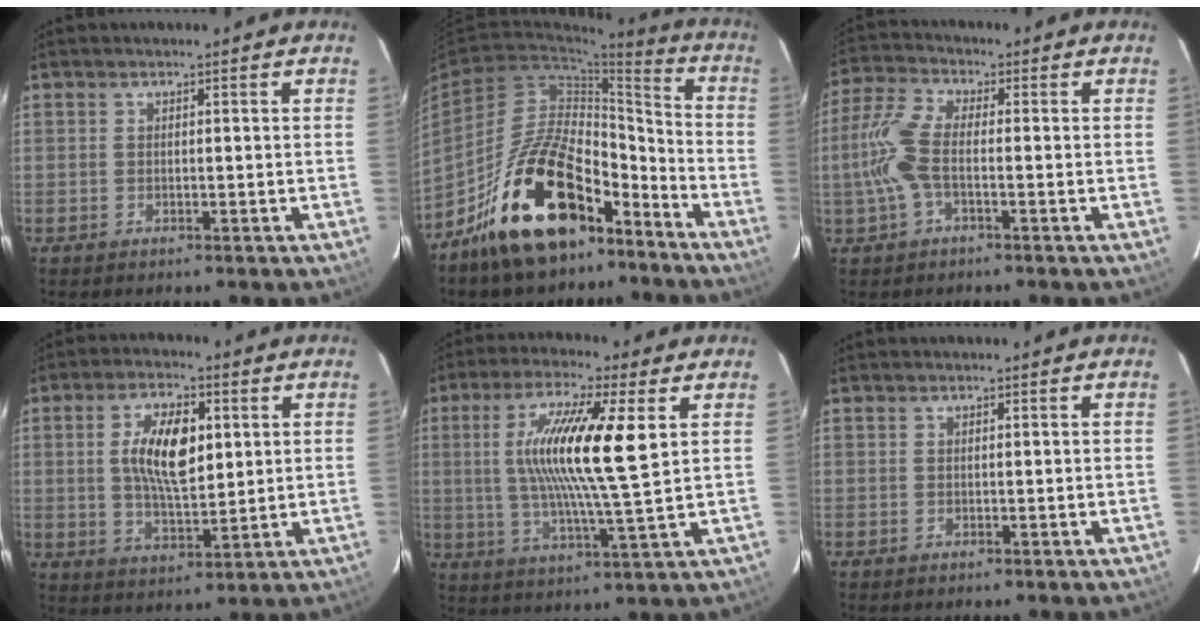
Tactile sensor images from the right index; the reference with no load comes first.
{"total": 20.1, "force": [-13.4, 9.1, 11.9], "torque": [-0.210, 0.031, -0.210]}
{"total": 8.2, "force": [-1.5, 3.1, 7.5], "torque": [-0.179, 0.011, -0.035]}
{"total": 10.7, "force": [2.2, 4.8, 9.3], "torque": [-0.173, 0.006, 0.042]}
{"total": 15.2, "force": [3.6, 1.1, 14.7], "torque": [-0.264, 0.000, 0.061]}
{"total": 0.0}